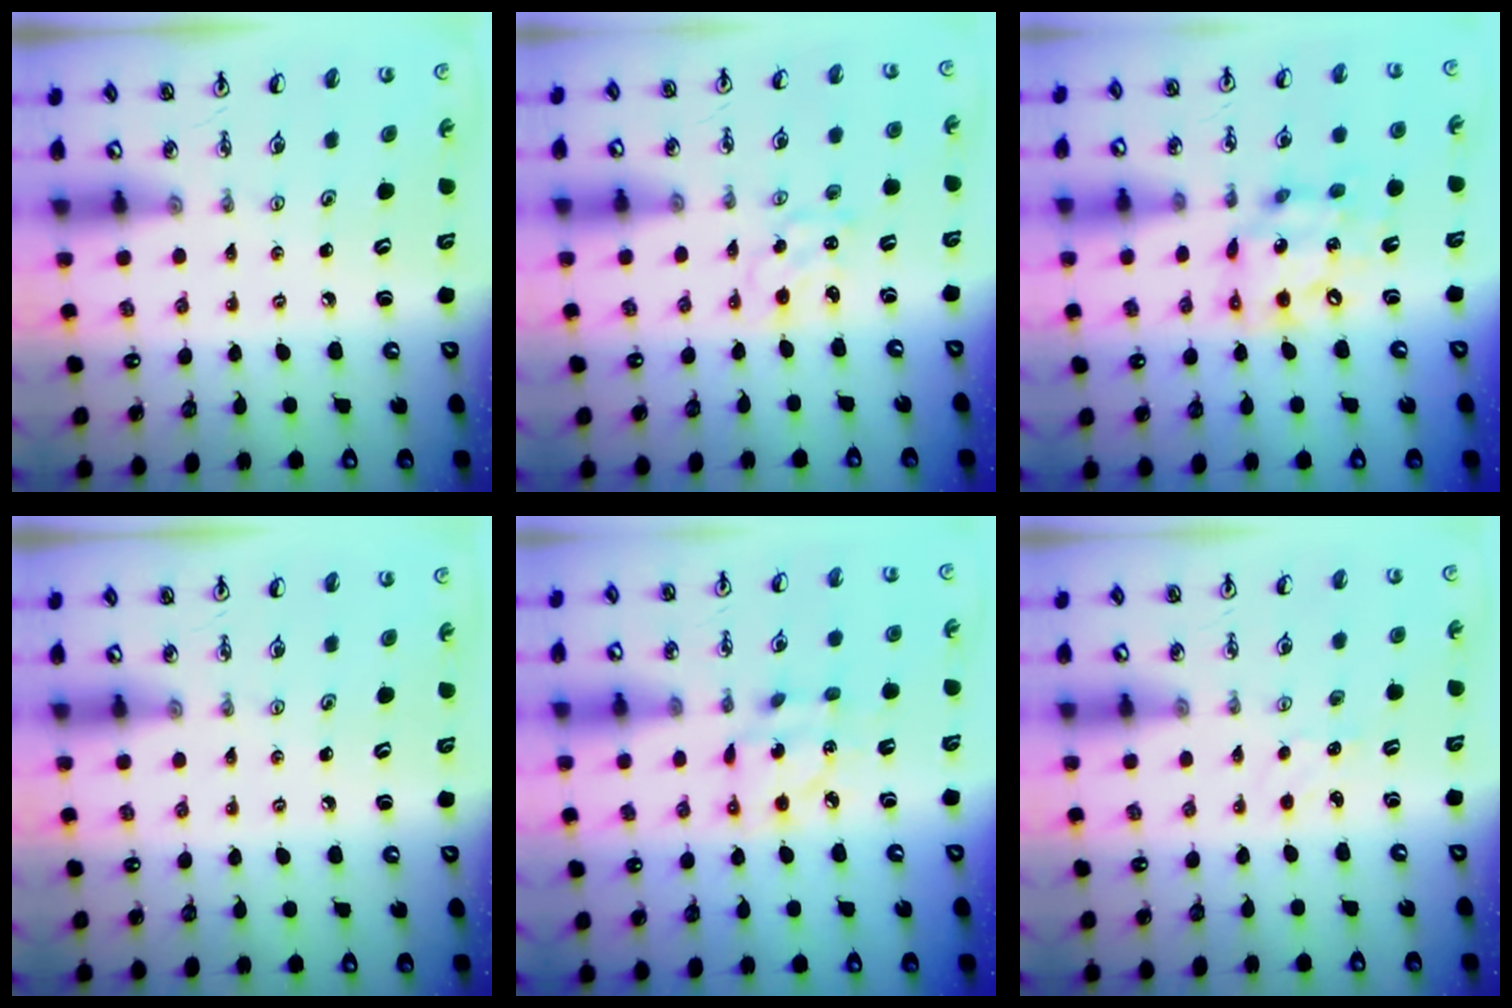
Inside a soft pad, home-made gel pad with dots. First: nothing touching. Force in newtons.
{"total": 1.4, "press": 1.4, "slide": 0.3}
{"total": 13.6, "press": 13.5, "slide": 1.8}
{"total": 0.0}
{"total": 7.5, "press": 7.5, "slide": 0.2}
{"total": 1.2, "press": 1.1, "slide": 0.2}